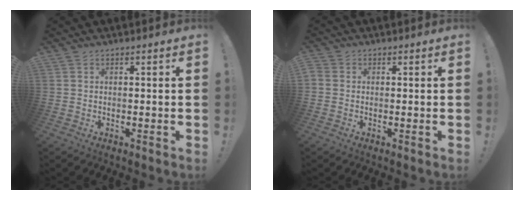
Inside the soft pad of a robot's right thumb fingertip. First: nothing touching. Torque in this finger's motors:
{"motor_torque": [-0.11, 0.40, 0.75, 0.30, 0.05]}